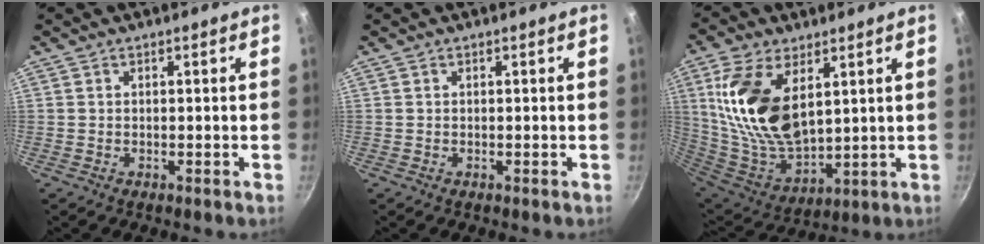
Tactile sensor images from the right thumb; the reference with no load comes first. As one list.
[{"total": 0.0}, {"total": 19.4, "force": [6.3, 10.6, 14.9], "torque": [-0.285, -0.042, 0.136]}]